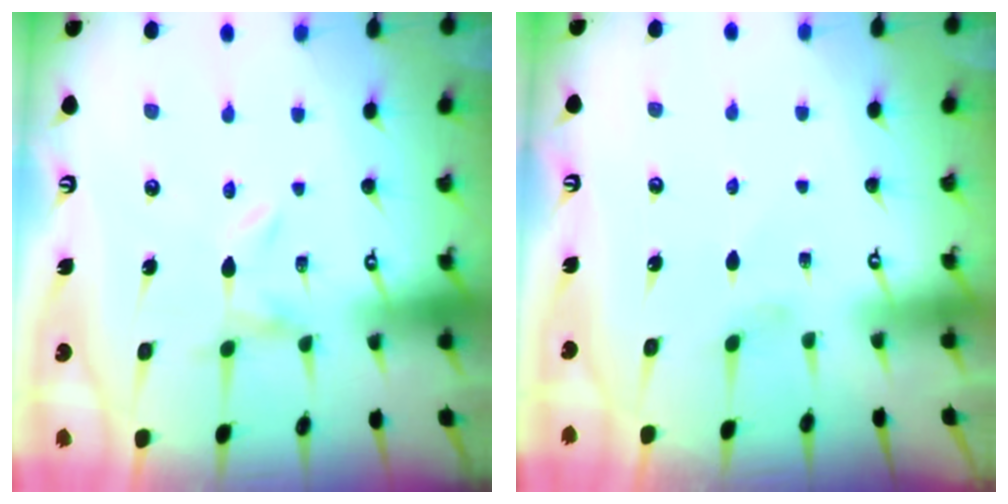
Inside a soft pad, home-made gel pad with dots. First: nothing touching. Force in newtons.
{"total": 0.9, "press": 0.8, "slide": 0.3}